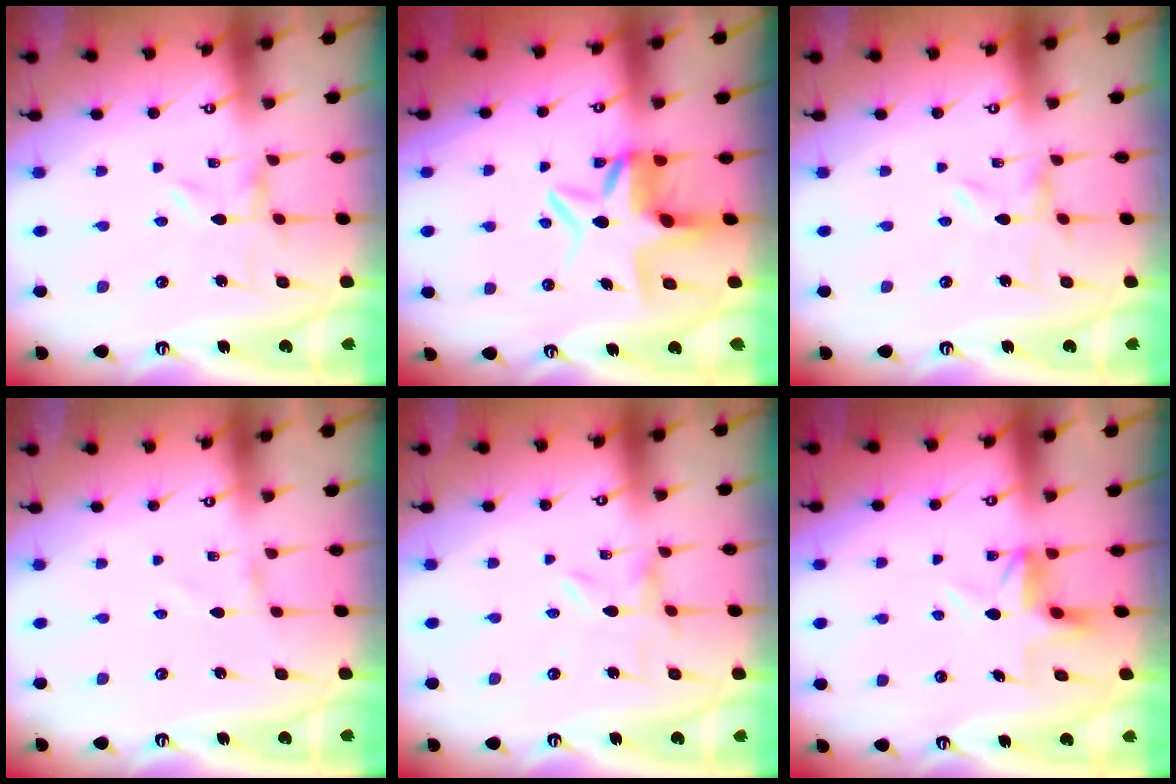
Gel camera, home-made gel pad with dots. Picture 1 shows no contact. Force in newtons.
{"total": 9.4, "press": 9.2, "slide": 2.3}
{"total": 0.0}
{"total": 0.0}
{"total": 0.0}
{"total": 4.5, "press": 4.5, "slide": 0.1}